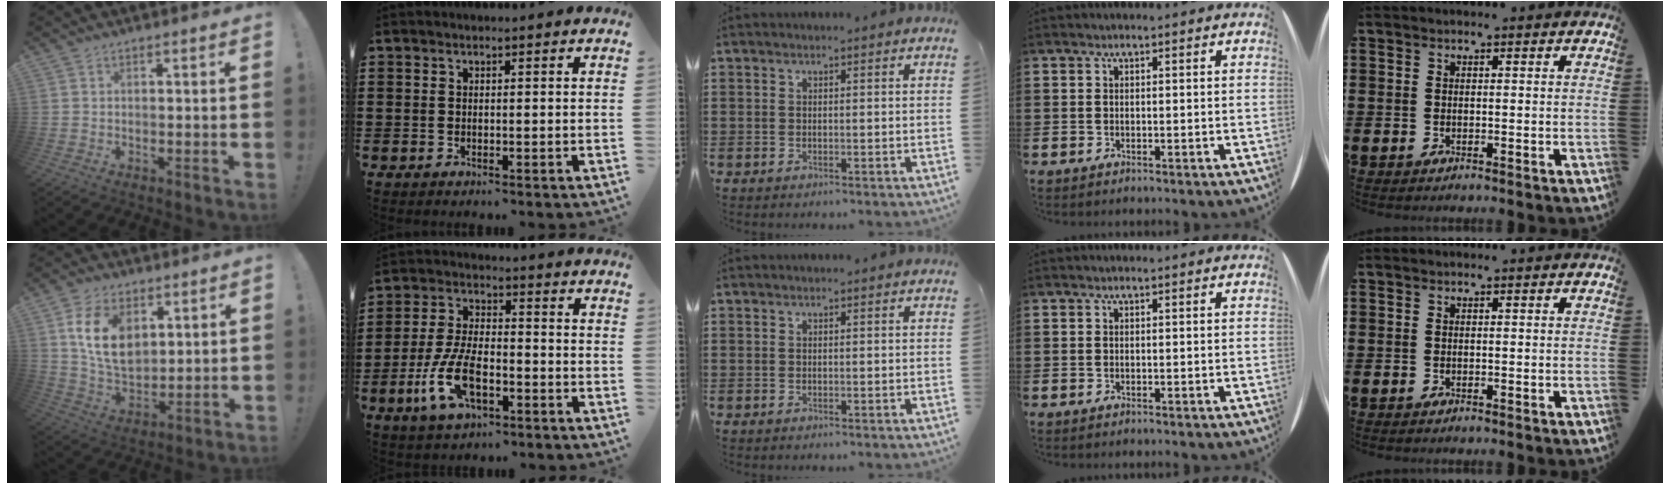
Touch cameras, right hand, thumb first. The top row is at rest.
{"thumb": {"total": 14.0, "force": [5.3, 9.4, 8.9], "torque": [-0.162, -0.013, 0.103]}, "index": {"total": 9.4, "force": [-3.8, 4.3, 7.4], "torque": [-0.175, -0.006, -0.076]}}